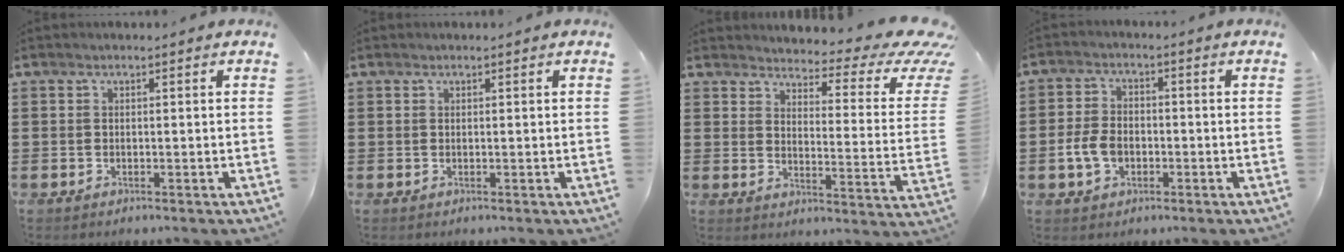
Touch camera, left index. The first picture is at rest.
{"total": 0.0}
{"total": 5.0, "force": [4.0, 1.3, 2.7], "torque": [-0.050, -0.038, 0.062]}
{"total": 5.2, "force": [-1.5, 3.5, 3.5], "torque": [-0.085, 0.001, -0.031]}